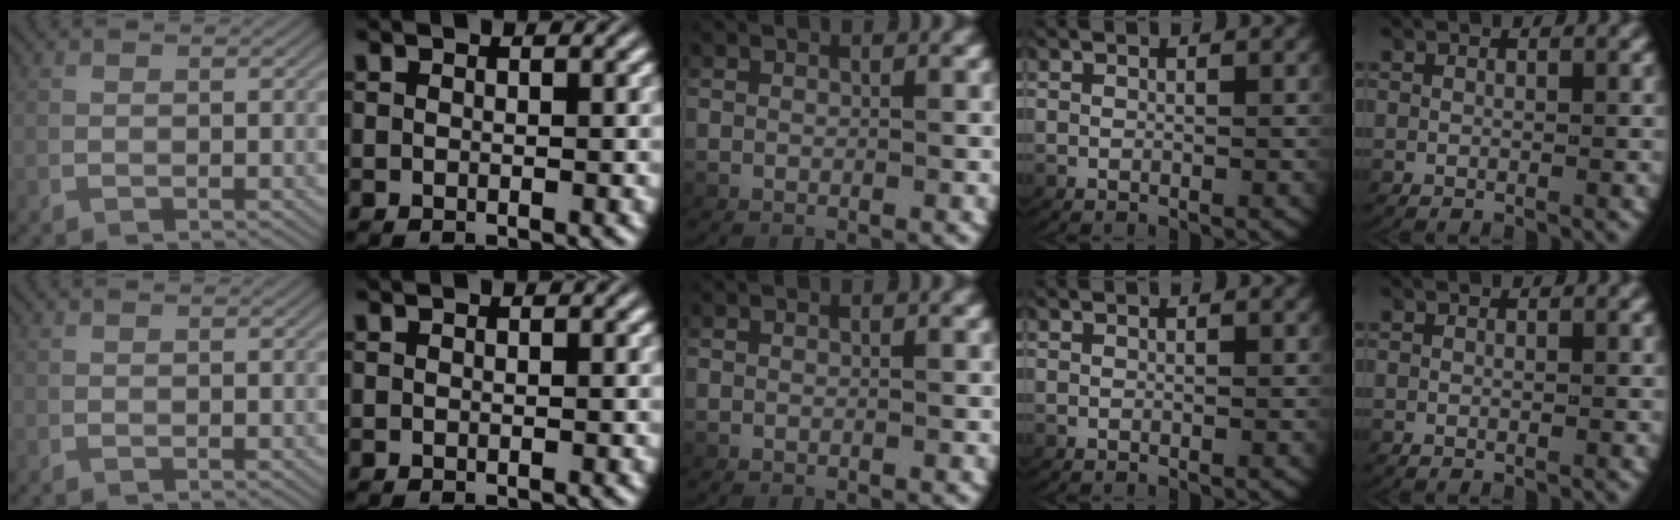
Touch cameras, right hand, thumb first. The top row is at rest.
{}